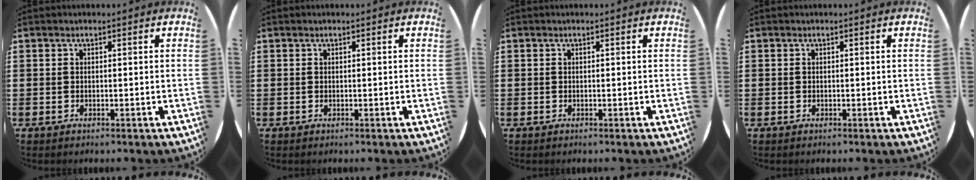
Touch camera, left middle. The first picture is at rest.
{"total": 0.0}
{"total": 0.0}
{"total": 0.0}